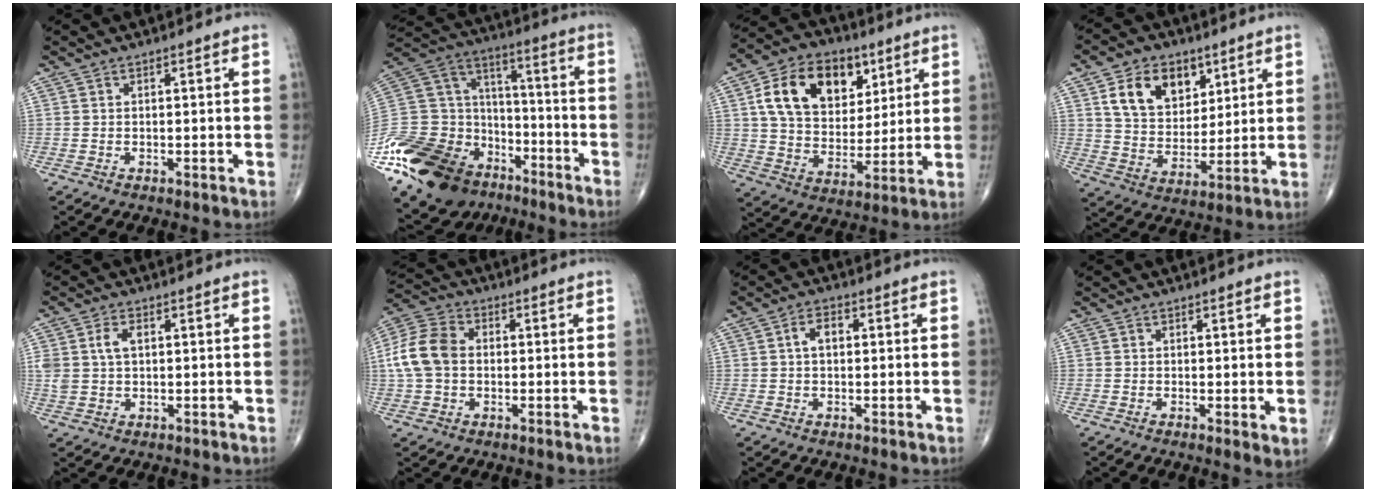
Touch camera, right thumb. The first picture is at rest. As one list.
[{"total": 31.7, "force": [-18.2, 19.8, 16.8], "torque": [-0.403, 0.049, -0.318]}, {"total": 18.7, "force": [7.0, 12.8, 11.7], "torque": [-0.167, -0.014, 0.122]}, {"total": 13.3, "force": [6.0, 9.2, 7.5], "torque": [-0.090, -0.028, 0.114]}, {"total": 4.9, "force": [1.2, 3.1, 3.6], "torque": [-0.077, 0.006, 0.026]}, {"total": 10.6, "force": [0.2, 7.8, 7.1], "torque": [-0.143, 0.026, -0.004]}, {"total": 3.4, "force": [0.4, 2.1, 2.6], "torque": [-0.041, 0.014, 0.004]}, {"total": 2.2, "force": [0.1, 0.7, 2.1], "torque": [-0.034, -0.011, -0.001]}]